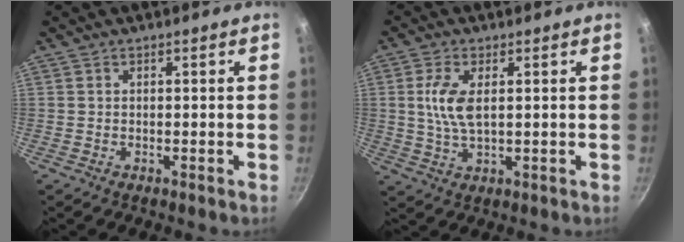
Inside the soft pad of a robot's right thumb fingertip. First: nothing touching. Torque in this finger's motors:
{"motor_torque": [0.14, 0.03, 0.72, -0.43, 0.03]}